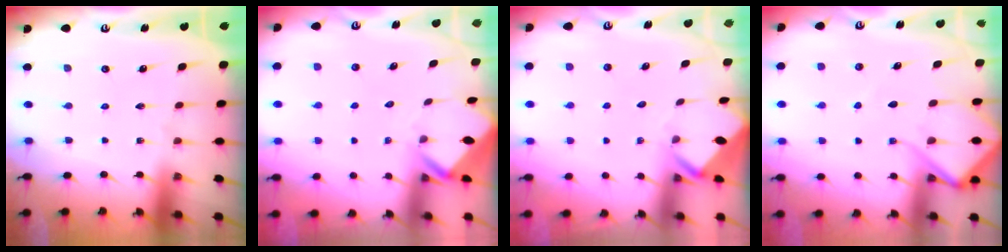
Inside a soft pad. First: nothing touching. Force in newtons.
{"total": 2.5, "press": 2.5, "slide": 0.1}
{"total": 3.6, "press": 3.6, "slide": 0.3}
{"total": 8.7, "press": 8.7, "slide": 0.8}